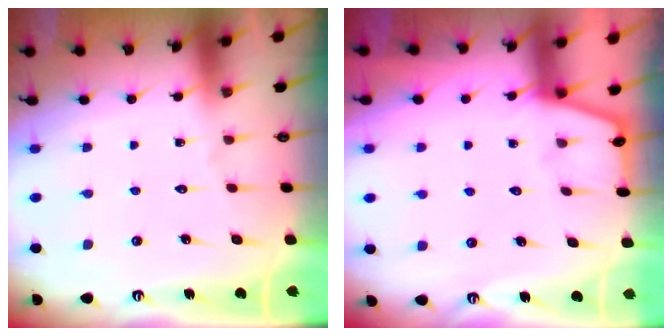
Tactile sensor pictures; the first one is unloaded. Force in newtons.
{"total": 1.6, "press": 1.6, "slide": 0.3}